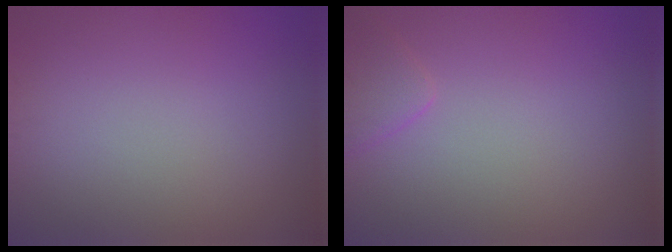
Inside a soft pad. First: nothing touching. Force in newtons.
{"total": 1.7, "press": 1.7, "slide": 0.2}